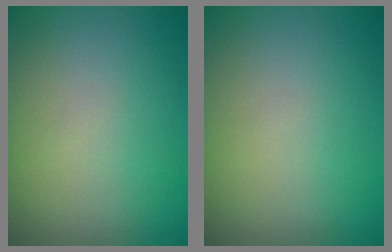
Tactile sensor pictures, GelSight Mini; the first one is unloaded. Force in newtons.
{"total": 0.0}